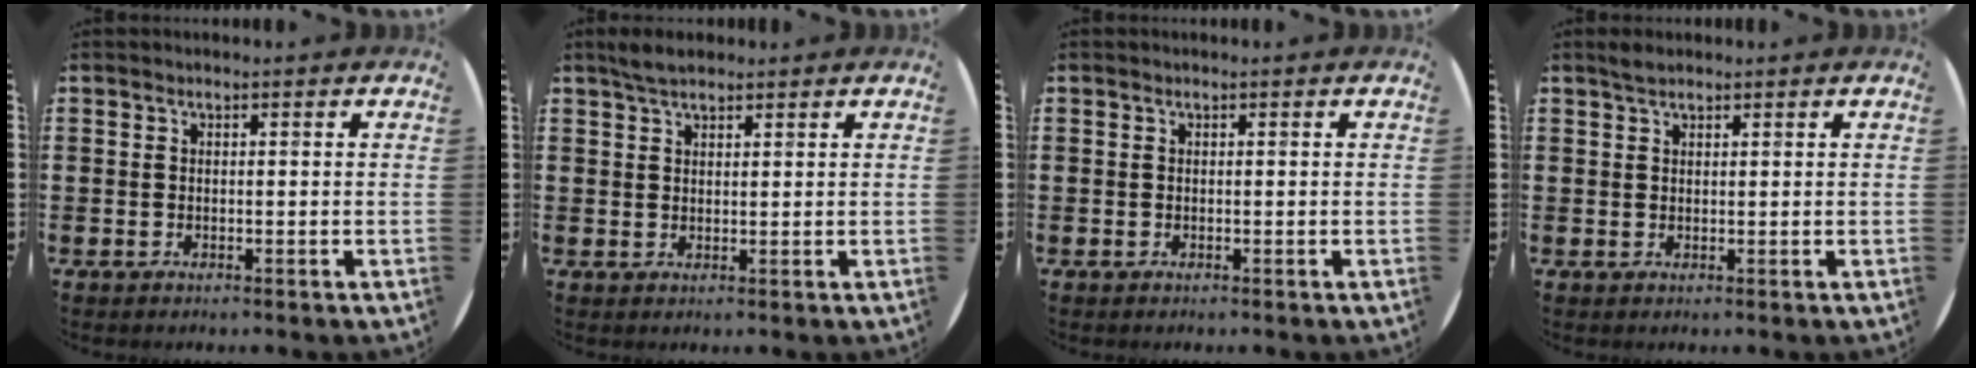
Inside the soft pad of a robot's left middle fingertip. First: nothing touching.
{"total": 2.8, "force": [2.3, 0.9, 1.2], "torque": [-0.019, 0.004, 0.042]}
{"total": 0.0}
{"total": 1.4, "force": [1.2, 0.4, 0.5], "torque": [-0.011, 0.004, 0.022]}